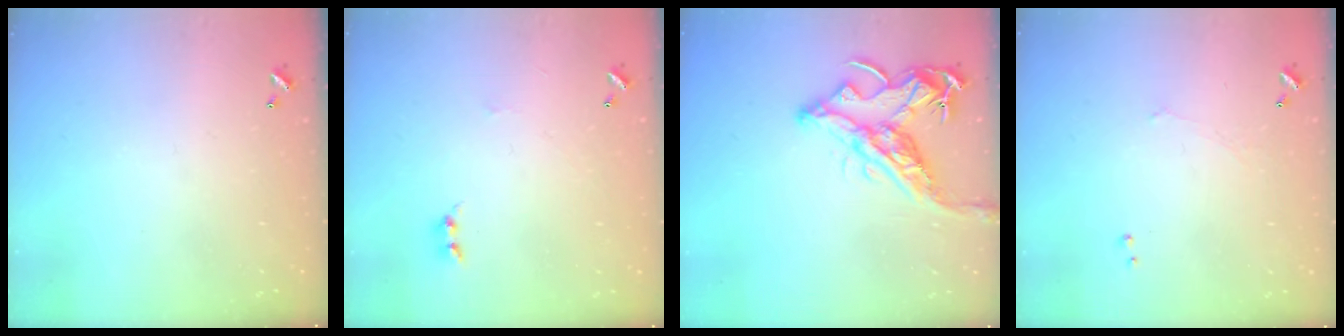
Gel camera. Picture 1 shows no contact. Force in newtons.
{"total": 1.2, "press": 1.1, "slide": 0.5}
{"total": 15.3, "press": 15.2, "slide": 1.9}
{"total": 0.9, "press": 0.7, "slide": 0.5}